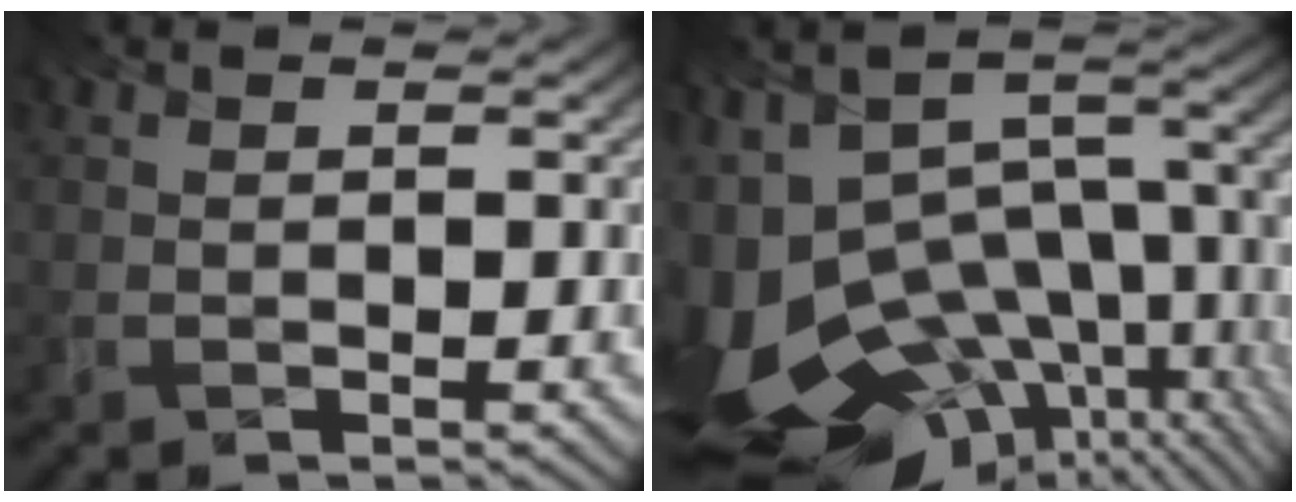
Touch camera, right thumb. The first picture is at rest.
{"total": 17.9, "force": [-9.7, 9.5, 11.6], "torque": [-0.224, -0.016, -0.090]}